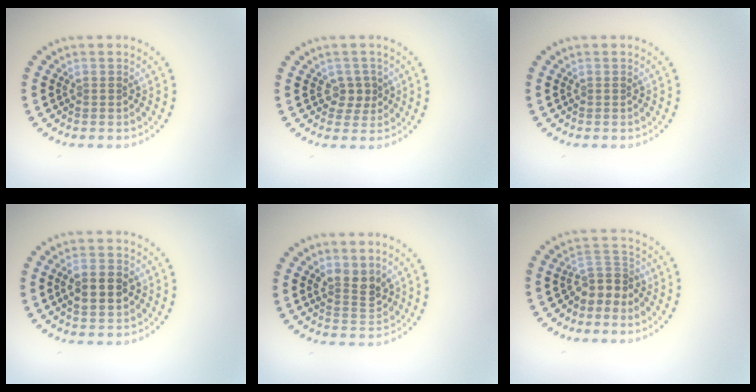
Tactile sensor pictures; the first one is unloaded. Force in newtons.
{"total": 1.9, "press": 1.6, "slide": 0.9}
{"total": 0.0}
{"total": 3.3, "press": 3.3, "slide": 0.1}
{"total": 2.7, "press": 2.4, "slide": 1.1}
{"total": 2.8, "press": 2.0, "slide": 2.0}